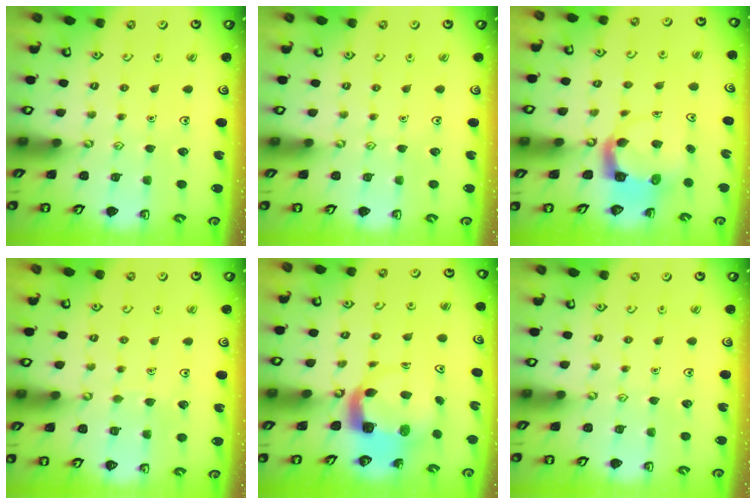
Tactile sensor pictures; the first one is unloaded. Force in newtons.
{"total": 0.0}
{"total": 4.0, "press": 4.0, "slide": 0.3}
{"total": 3.6, "press": 3.6, "slide": 0.3}
{"total": 5.3, "press": 5.2, "slide": 0.7}
{"total": 0.0}